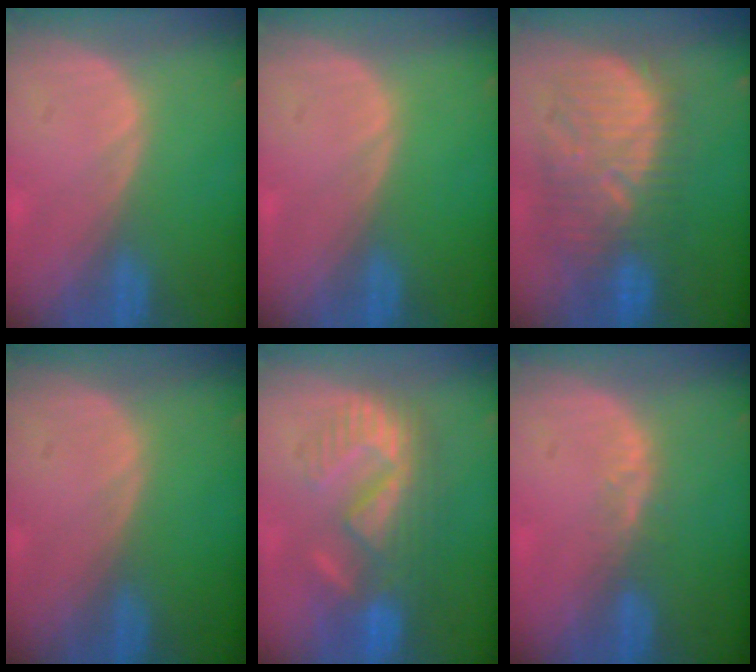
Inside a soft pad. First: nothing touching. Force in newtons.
{"total": 0.0}
{"total": 11.1, "press": 10.7, "slide": 2.9}
{"total": 0.0}
{"total": 9.3, "press": 9.0, "slide": 2.6}
{"total": 2.4, "press": 1.8, "slide": 1.5}